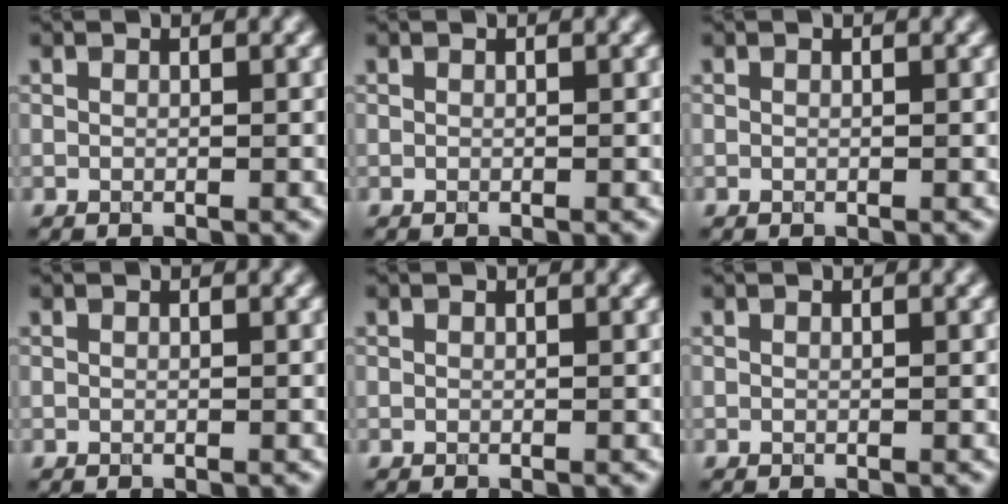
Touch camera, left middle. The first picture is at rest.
{"total": 0.0}
{"total": 0.0}
{"total": 0.0}
{"total": 0.0}
{"total": 0.0}